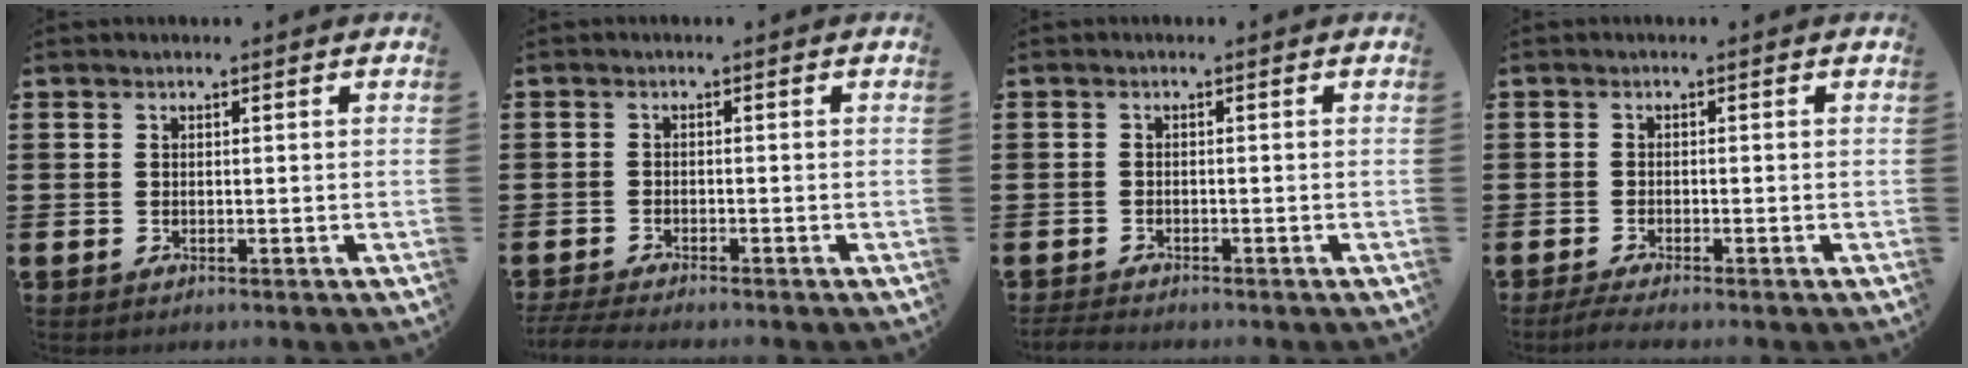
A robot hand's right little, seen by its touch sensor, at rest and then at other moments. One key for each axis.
{"total": 1.7, "fx": -1.5, "fy": 0.1, "fz": 0.8, "tx": -0.014, "ty": 0.003, "tz": -0.027}
{"total": 1.0, "fx": -0.9, "fy": 0.1, "fz": 0.2, "tx": -0.007, "ty": 0.002, "tz": -0.019}
{"total": 1.4, "fx": -1.0, "fy": 0.0, "fz": 0.9, "tx": -0.015, "ty": -0.001, "tz": -0.020}